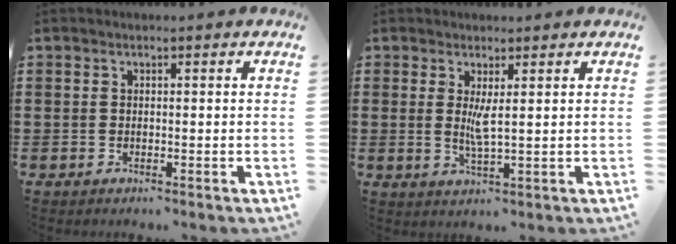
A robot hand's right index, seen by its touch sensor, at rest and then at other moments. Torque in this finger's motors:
{"motor_torque": [0.77, -0.19, 0.24, 0.03]}